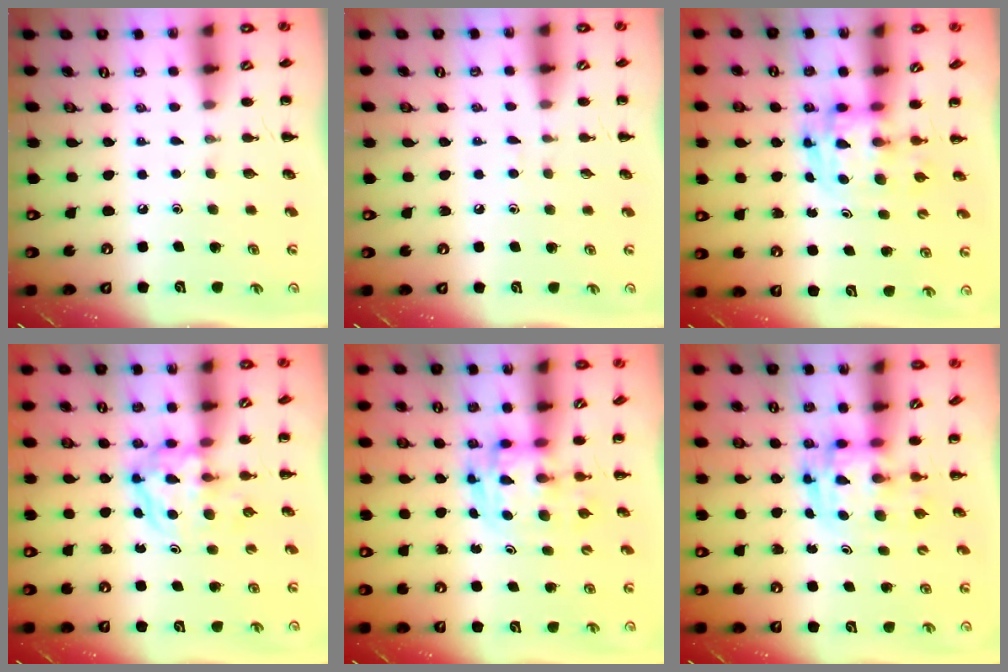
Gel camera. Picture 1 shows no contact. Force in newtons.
{"total": 3.0, "press": 2.8, "slide": 1.2}
{"total": 3.5, "press": 3.4, "slide": 0.6}
{"total": 3.9, "press": 3.9, "slide": 0.5}
{"total": 3.4, "press": 3.4, "slide": 0.6}
{"total": 3.0, "press": 2.9, "slide": 0.5}